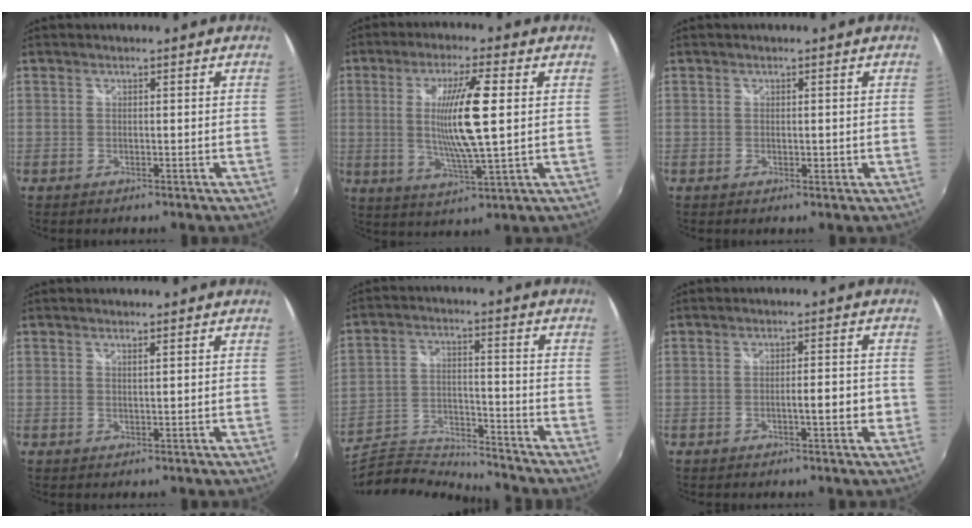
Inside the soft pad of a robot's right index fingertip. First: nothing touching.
{"total": 11.3, "force": [1.3, 0.5, 11.2], "torque": [-0.206, -0.010, 0.026]}
{"total": 0.8, "force": [-0.1, 0.5, 0.7], "torque": [-0.011, -0.002, -0.001]}
{"total": 0.6, "force": [0.5, 0.0, 0.4], "torque": [-0.004, 0.000, 0.009]}
{"total": 13.6, "force": [-13.0, 2.1, 3.4], "torque": [-0.088, -0.010, -0.233]}
{"total": 3.6, "force": [-1.1, 0.6, 3.4], "torque": [-0.055, 0.001, -0.015]}